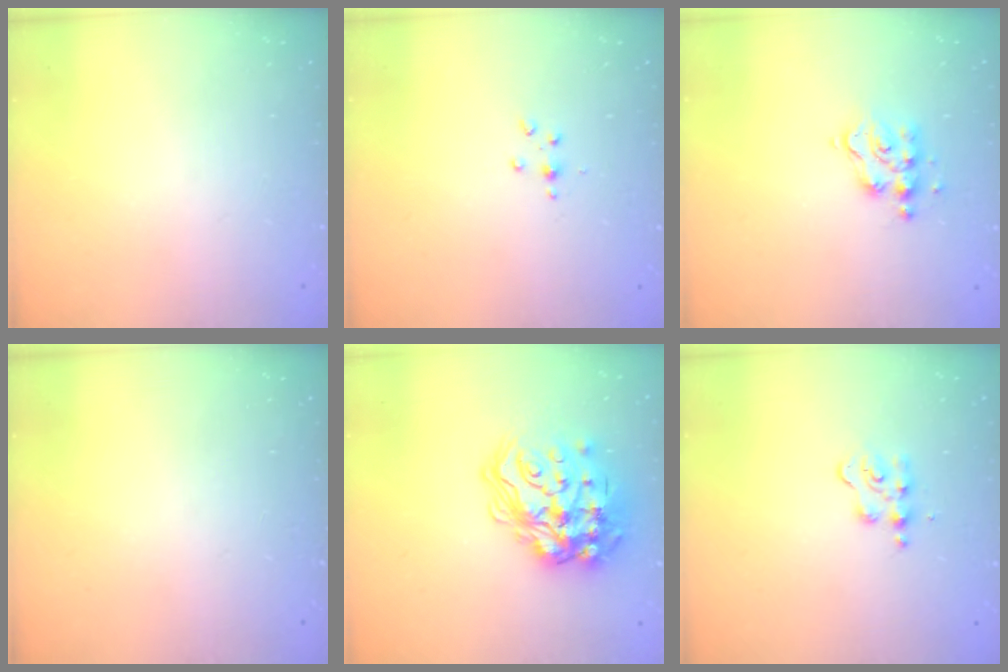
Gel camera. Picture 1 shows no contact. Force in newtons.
{"total": 3.0, "press": 2.9, "slide": 0.4}
{"total": 6.3, "press": 6.3, "slide": 0.2}
{"total": 0.0}
{"total": 21.4, "press": 21.3, "slide": 1.7}
{"total": 6.2, "press": 6.1, "slide": 0.6}